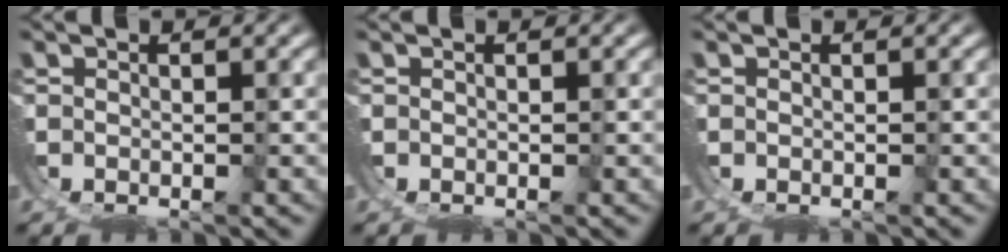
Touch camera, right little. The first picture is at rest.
{"total": 0.0}
{"total": 0.0}